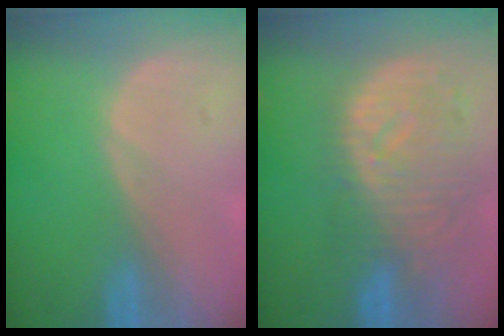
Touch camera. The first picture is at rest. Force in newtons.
{"total": 11.1, "press": 9.7, "slide": 5.3}